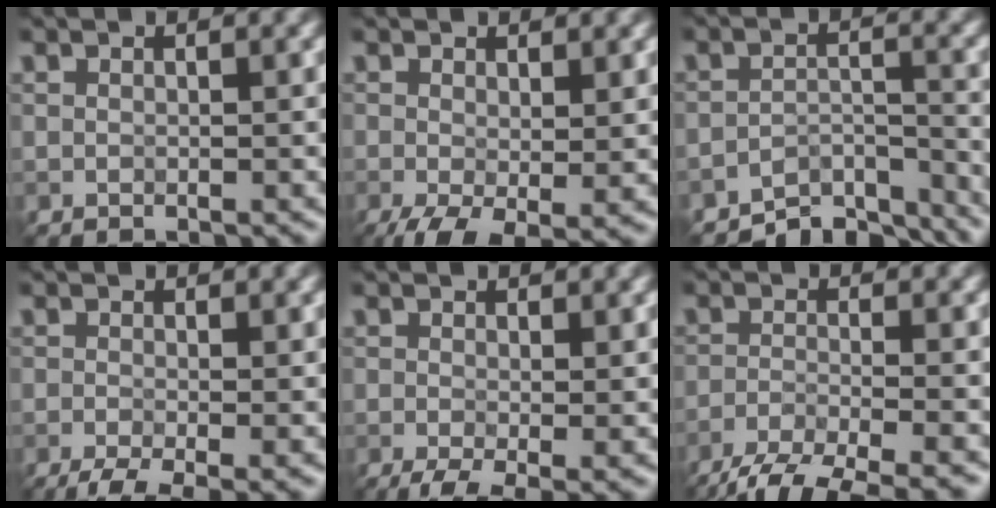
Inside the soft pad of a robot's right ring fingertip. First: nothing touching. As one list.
[{"total": 4.8, "force": [-1.5, 1.9, 4.1], "torque": [-0.083, -0.018, -0.025]}, {"total": 5.7, "force": [-5.4, 1.4, 1.4], "torque": [-0.016, -0.006, -0.085]}, {"total": 5.0, "force": [-2.6, 1.4, 4.0], "torque": [-0.065, -0.010, -0.046]}, {"total": 4.7, "force": [-1.8, 1.4, 4.2], "torque": [-0.074, -0.012, -0.029]}, {"total": 6.5, "force": [-5.1, 1.3, 3.9], "torque": [-0.062, -0.009, -0.097]}]